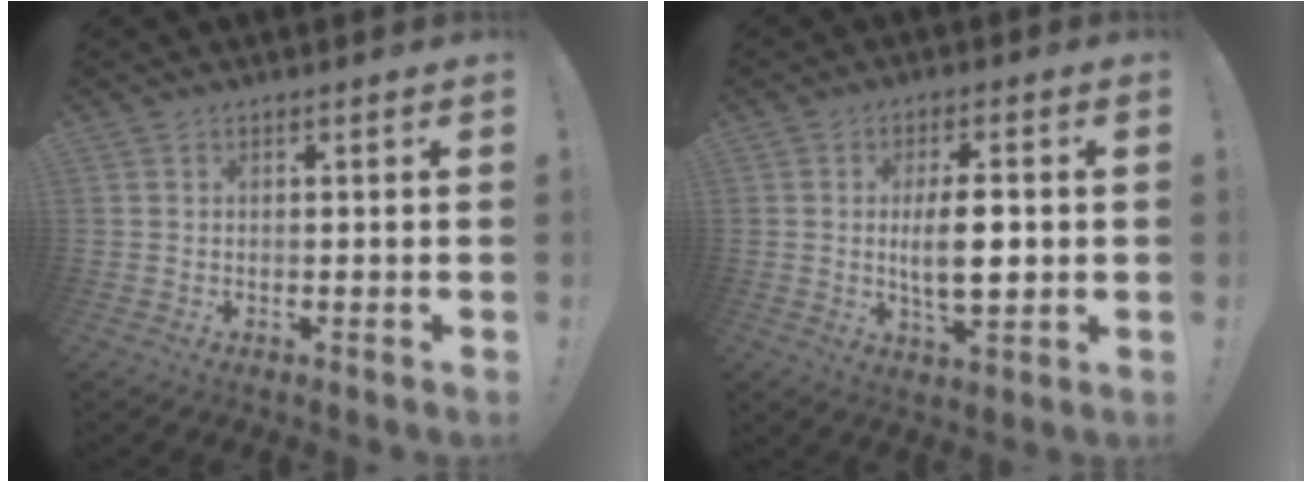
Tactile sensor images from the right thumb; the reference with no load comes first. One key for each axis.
{"total": 10.0, "fx": 0.1, "fy": 3.5, "fz": 9.4, "tx": -0.165, "ty": -0.011, "tz": -0.007}